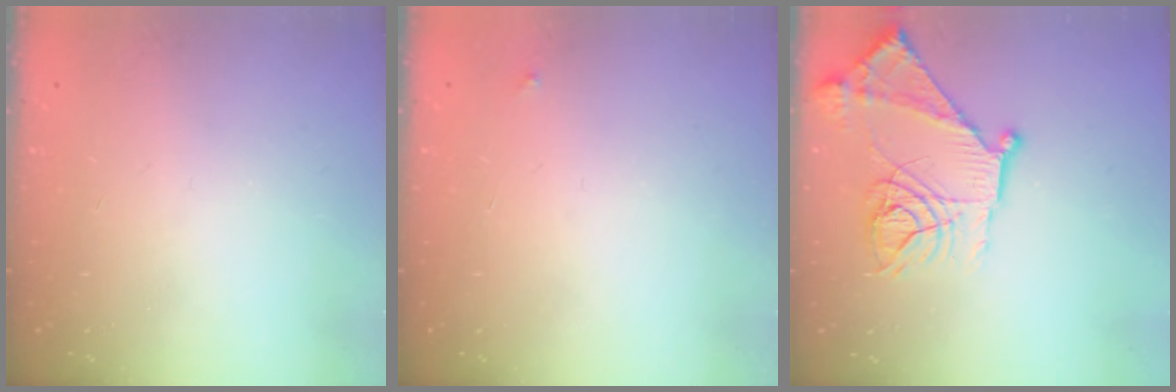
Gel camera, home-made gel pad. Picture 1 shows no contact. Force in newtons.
{"total": 2.5, "press": 2.4, "slide": 0.4}
{"total": 16.5, "press": 16.5, "slide": 1.3}